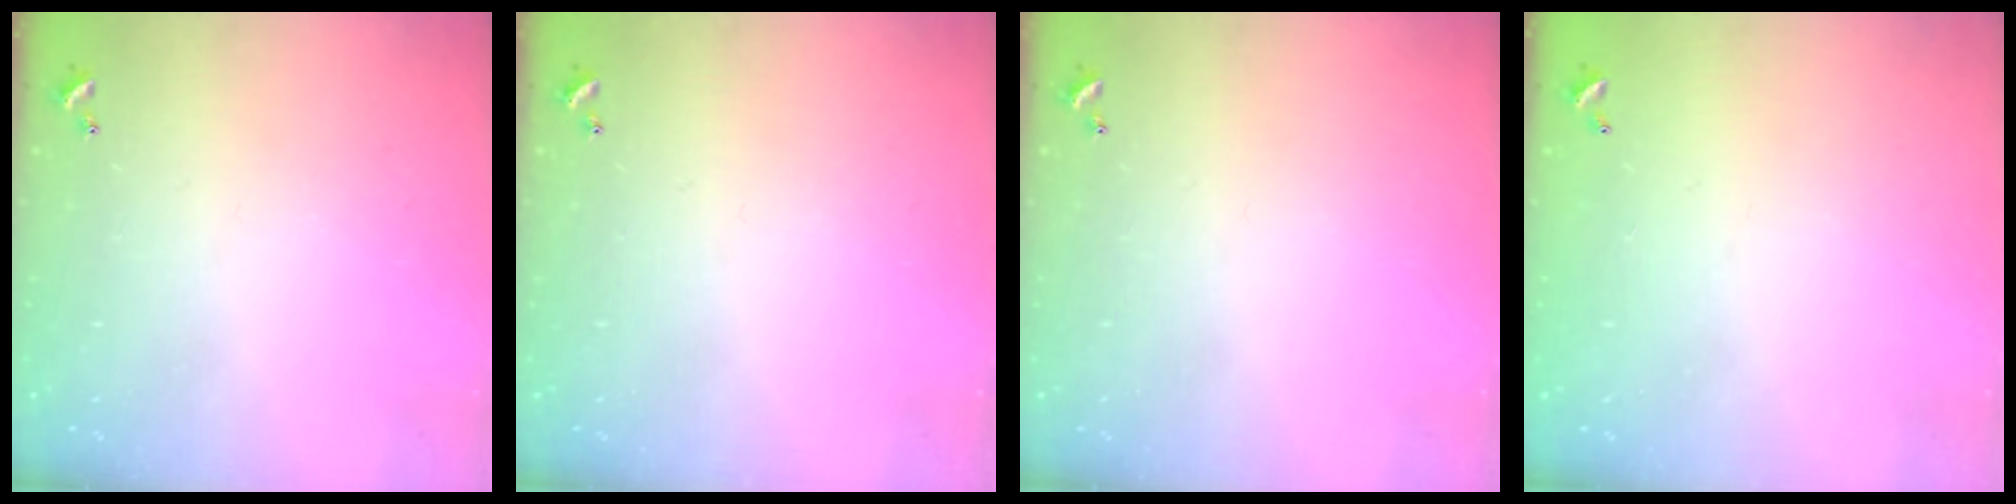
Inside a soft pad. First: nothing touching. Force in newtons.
{"total": 0.0}
{"total": 0.0}
{"total": 2.8, "press": 2.8, "slide": 0.1}